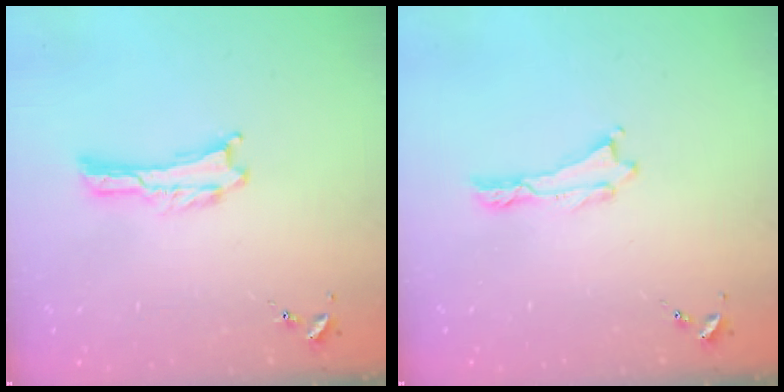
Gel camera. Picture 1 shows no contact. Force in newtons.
{"total": 0.0}